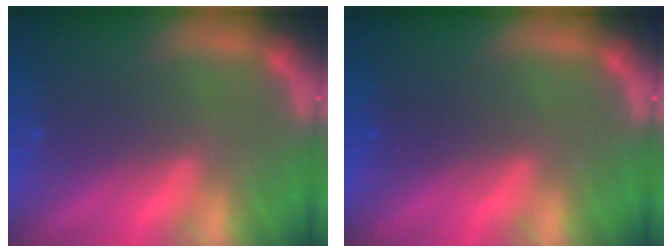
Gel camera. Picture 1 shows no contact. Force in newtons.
{"total": 0.9}